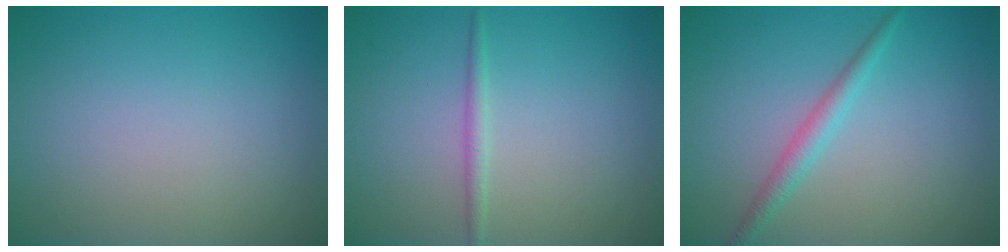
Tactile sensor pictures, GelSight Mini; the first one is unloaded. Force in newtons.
{"total": 1.1, "press": 1.1, "slide": 0.0}
{"total": 1.9, "press": 1.9, "slide": 0.1}